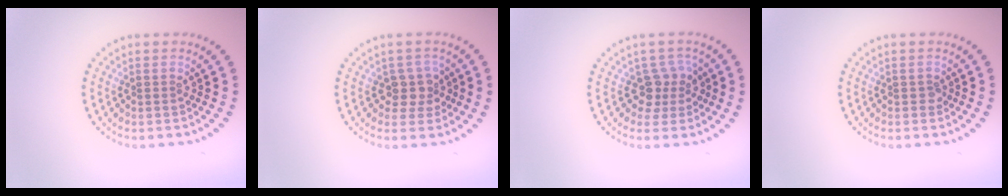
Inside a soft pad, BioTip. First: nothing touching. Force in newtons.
{"total": 2.4, "press": 2.0, "slide": 1.3}
{"total": 2.5, "press": 2.0, "slide": 1.5}
{"total": 0.6, "press": 0.5, "slide": 0.3}